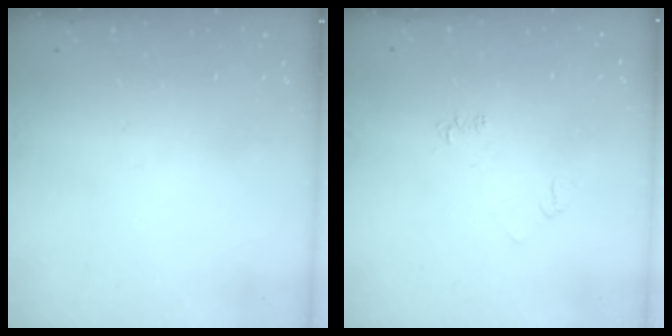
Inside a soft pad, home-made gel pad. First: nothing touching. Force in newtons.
{"total": 4.3, "press": 4.3, "slide": 0.5}